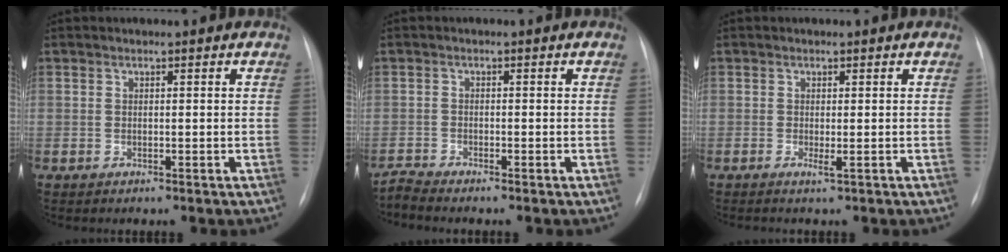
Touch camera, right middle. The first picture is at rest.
{"total": 1.9, "force": [-1.6, -0.8, -0.2], "torque": [-0.001, -0.014, -0.034]}
{"total": 0.7, "force": [-0.1, -0.4, 0.6], "torque": [-0.011, -0.003, -0.004]}